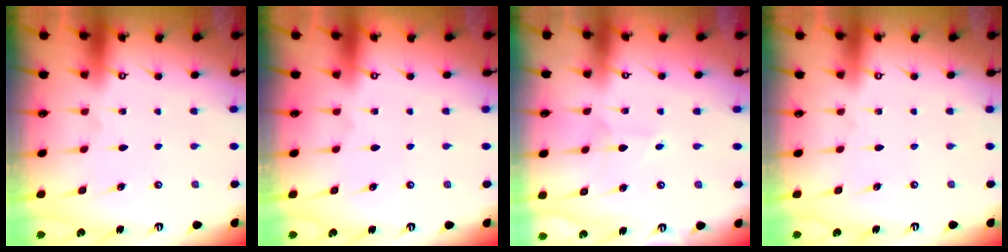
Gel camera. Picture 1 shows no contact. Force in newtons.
{"total": 0.0}
{"total": 1.8, "press": 1.8, "slide": 0.2}
{"total": 0.0}